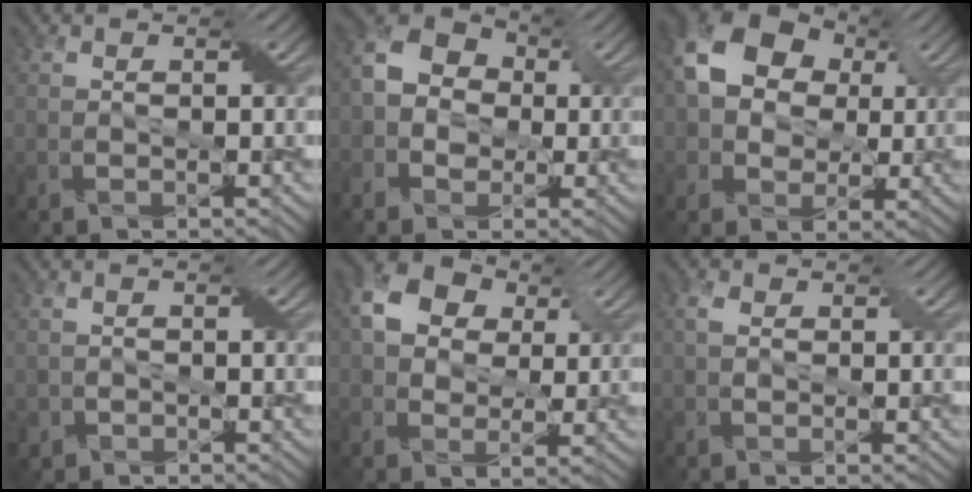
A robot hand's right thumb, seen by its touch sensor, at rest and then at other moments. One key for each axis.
{"total": 6.3, "fx": -0.7, "fy": 5.4, "fz": 3.2, "tx": -0.074, "ty": 0.006, "tz": -0.029}
{"total": 12.6, "fx": 3.2, "fy": 9.4, "fz": 7.7, "tx": -0.170, "ty": 0.023, "tz": 0.044}
{"total": 1.2, "fx": -0.6, "fy": 1.1, "fz": 0.0, "tx": 0.003, "ty": -0.004, "tz": -0.010}
{"total": 8.0, "fx": 2.8, "fy": 5.8, "fz": 4.7, "tx": -0.110, "ty": 0.016, "tz": 0.041}
{"total": 1.5, "fx": 0.4, "fy": 0.9, "fz": 1.1, "tx": -0.023, "ty": 0.006, "tz": 0.006}